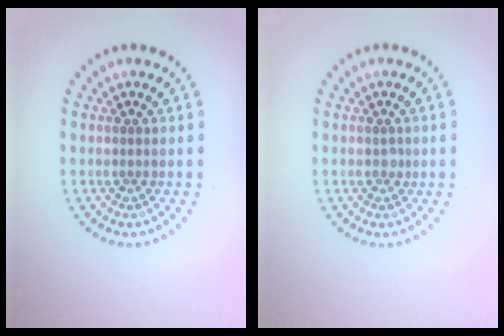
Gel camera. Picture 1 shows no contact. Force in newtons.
{"total": 0.6, "press": 0.6, "slide": 0.2}